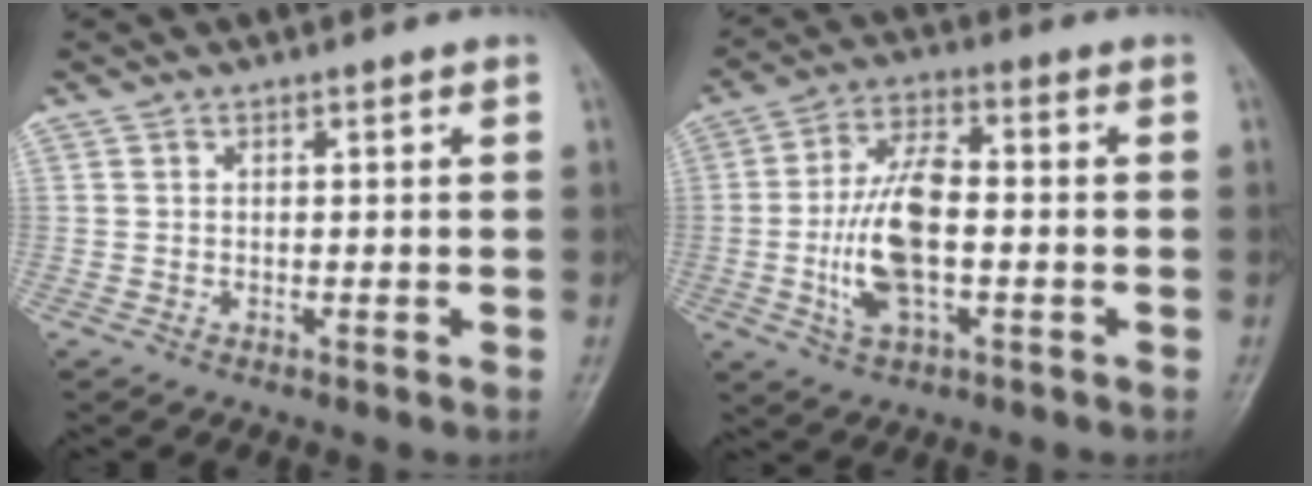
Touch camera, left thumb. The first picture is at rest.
{"total": 12.5, "force": [-1.9, 5.7, 11.0], "torque": [-0.219, 0.016, -0.036]}